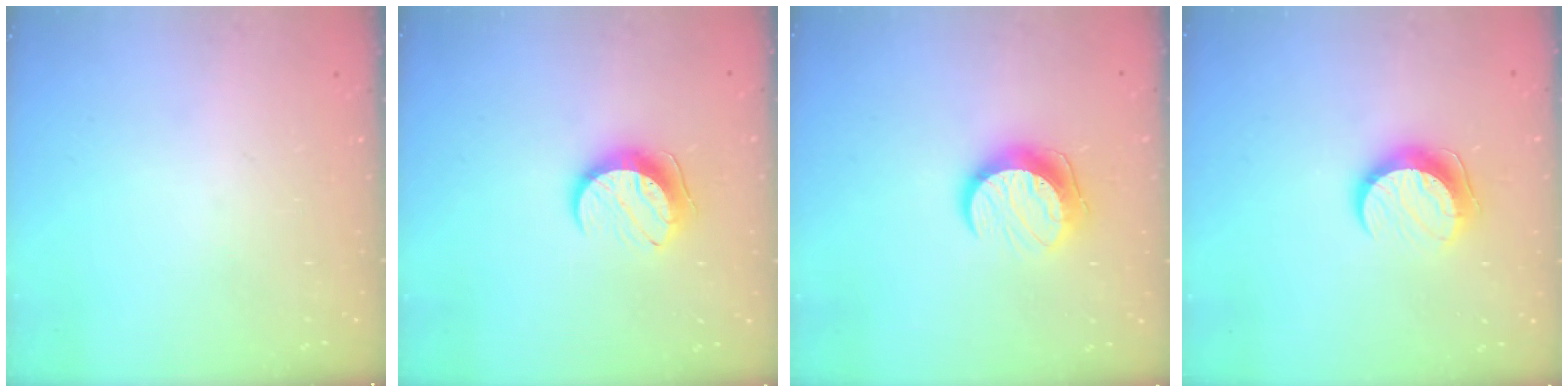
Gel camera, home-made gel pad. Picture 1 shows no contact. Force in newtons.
{"total": 9.5, "press": 9.5, "slide": 0.1}
{"total": 10.6, "press": 10.6, "slide": 0.5}
{"total": 9.7, "press": 9.7, "slide": 1.0}